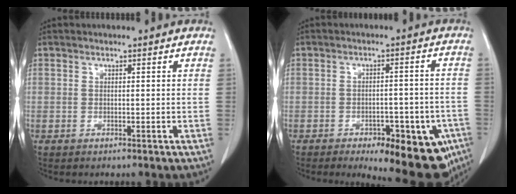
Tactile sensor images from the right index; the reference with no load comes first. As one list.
[{"total": 16.0, "force": [-9.6, 6.6, 11.0], "torque": [-0.082, 0.007, -0.116]}]